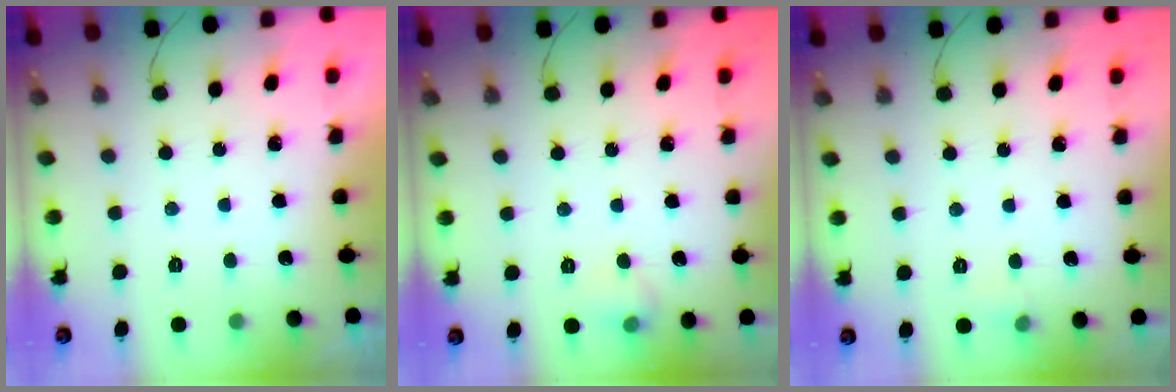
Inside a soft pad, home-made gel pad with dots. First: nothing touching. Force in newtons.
{"total": 7.7, "press": 4.5, "slide": 6.3}
{"total": 3.4, "press": 3.2, "slide": 1.0}